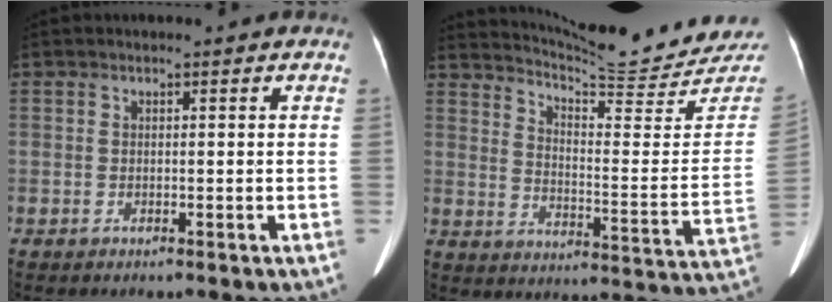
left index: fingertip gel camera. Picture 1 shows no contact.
{"total": 20.7, "force": [20.2, -0.1, 4.5], "torque": [-0.078, -0.114, 0.262]}